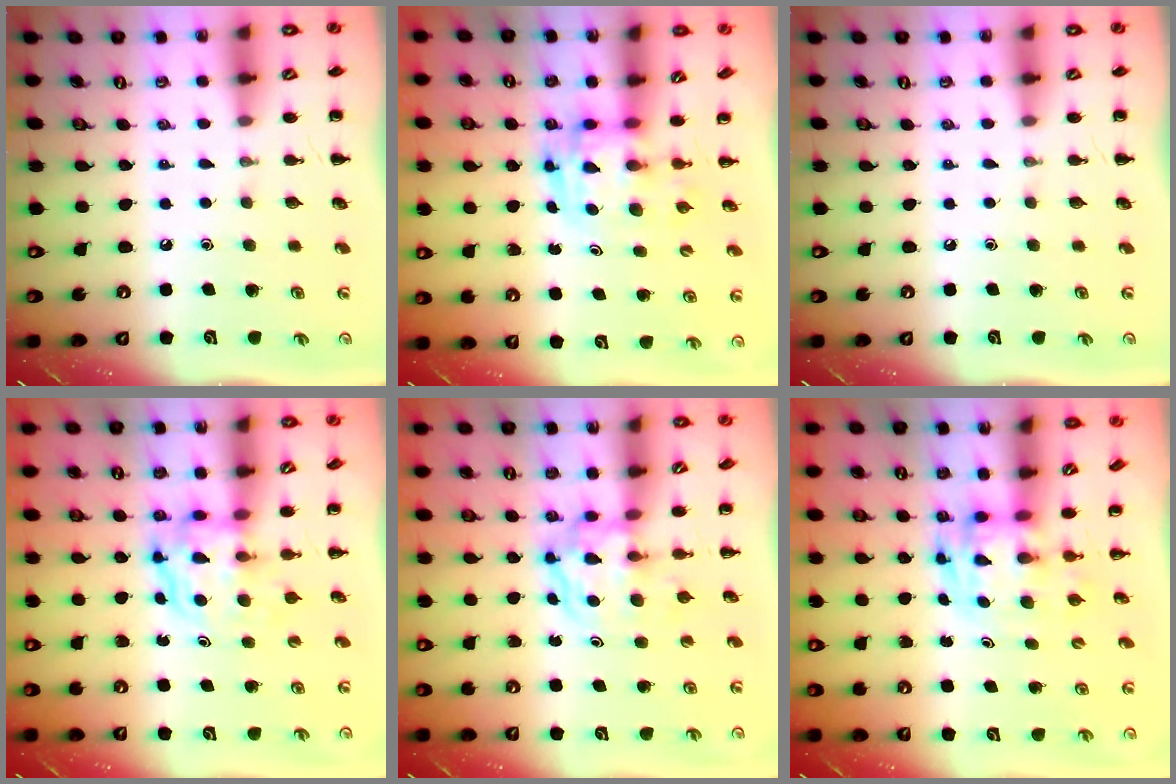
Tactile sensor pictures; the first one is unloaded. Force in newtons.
{"total": 3.0, "press": 3.0, "slide": 0.5}
{"total": 0.0}
{"total": 4.0, "press": 4.0, "slide": 0.3}
{"total": 3.8, "press": 3.7, "slide": 0.5}
{"total": 3.4, "press": 3.4, "slide": 0.6}